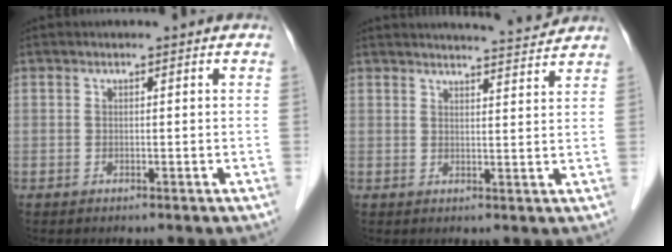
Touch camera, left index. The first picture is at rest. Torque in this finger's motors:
{"motor_torque": [0.08, -0.24, 0.01, 0.03]}